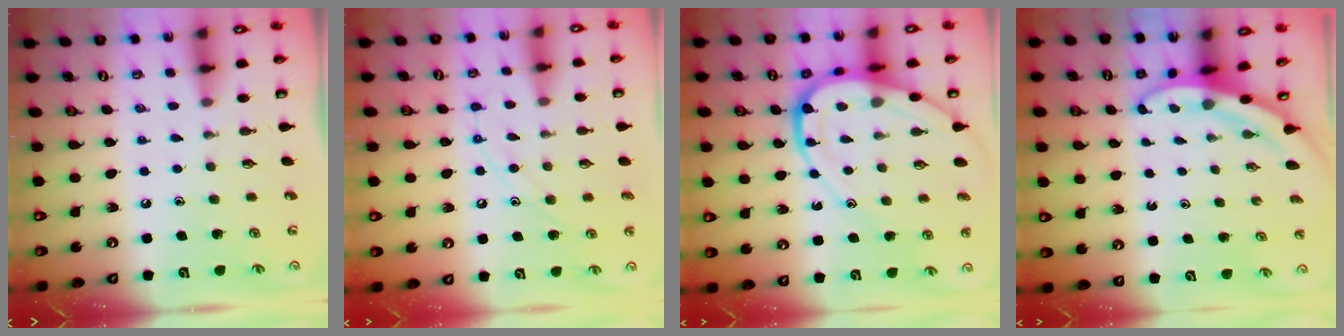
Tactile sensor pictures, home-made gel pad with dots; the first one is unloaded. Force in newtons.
{"total": 8.2, "press": 8.2, "slide": 0.7}
{"total": 14.0, "press": 13.9, "slide": 1.5}
{"total": 3.5, "press": 3.5, "slide": 0.2}